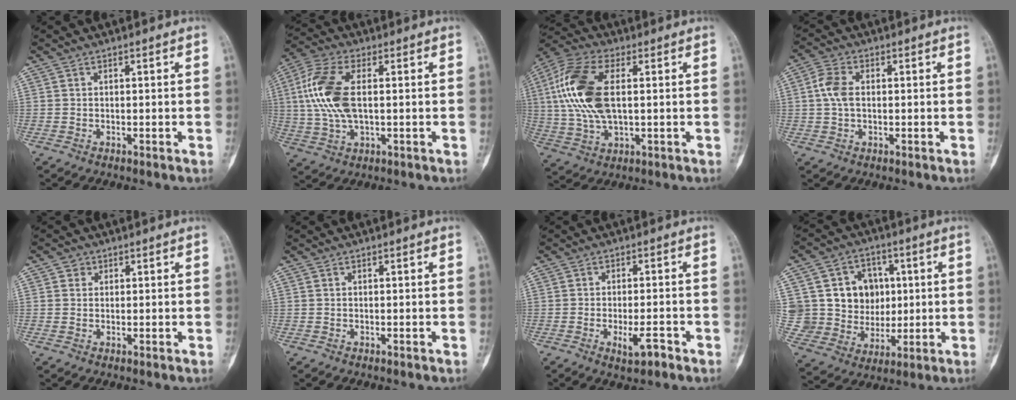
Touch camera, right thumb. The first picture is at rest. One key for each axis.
{"total": 12.6, "fx": 1.5, "fy": 6.3, "fz": 10.8, "tx": -0.245, "ty": 0.009, "tz": 0.029}
{"total": 16.2, "fx": 2.4, "fy": 8.3, "fz": 13.8, "tx": -0.302, "ty": 0.011, "tz": 0.045}
{"total": 5.2, "fx": 0.5, "fy": 3.2, "fz": 4.0, "tx": -0.091, "ty": 0.010, "tz": 0.005}
{"total": 1.7, "fx": 0.7, "fy": 1.5, "fz": 0.3, "tx": 0.011, "ty": 0.000, "tz": 0.004}
{"total": 0.0}
{"total": 4.4, "fx": -2.1, "fy": 1.4, "fz": 3.6, "tx": -0.053, "ty": 0.008, "tz": -0.029}
{"total": 15.6, "fx": 2.9, "fy": 13.9, "fz": 6.5, "tx": -0.060, "ty": 0.014, "tz": 0.071}